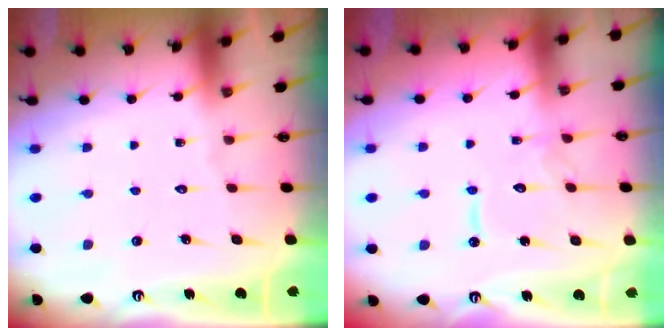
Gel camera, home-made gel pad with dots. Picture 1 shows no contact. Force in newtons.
{"total": 10.1, "press": 10.1, "slide": 0.8}